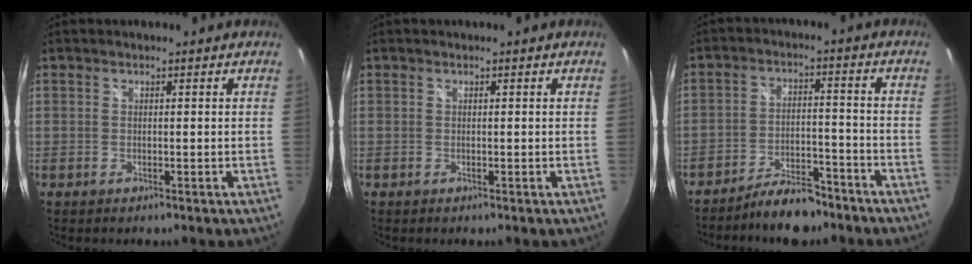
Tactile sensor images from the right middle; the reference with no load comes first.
{"total": 0.0}
{"total": 8.4, "force": [-7.1, 2.9, 3.5], "torque": [-0.072, 0.013, -0.106]}